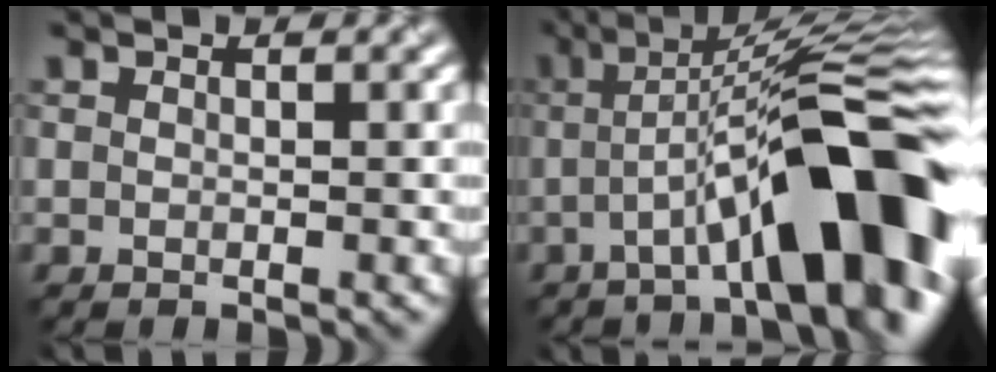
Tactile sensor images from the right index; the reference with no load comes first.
{"total": 13.0, "force": [-3.4, 3.0, 12.1], "torque": [-0.164, 0.014, -0.055]}